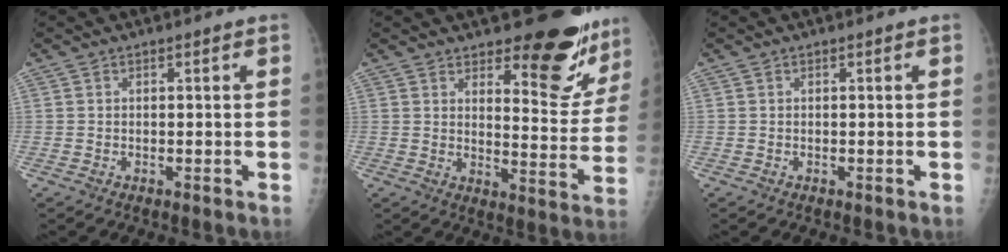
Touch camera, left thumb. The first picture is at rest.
{"total": 15.1, "force": [11.2, 5.3, 8.7], "torque": [-0.063, -0.102, 0.145]}
{"total": 0.0}